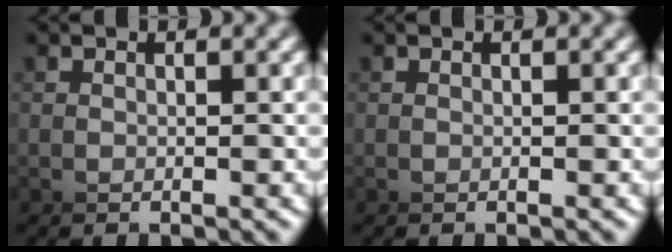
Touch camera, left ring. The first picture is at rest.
{"total": 0.0}